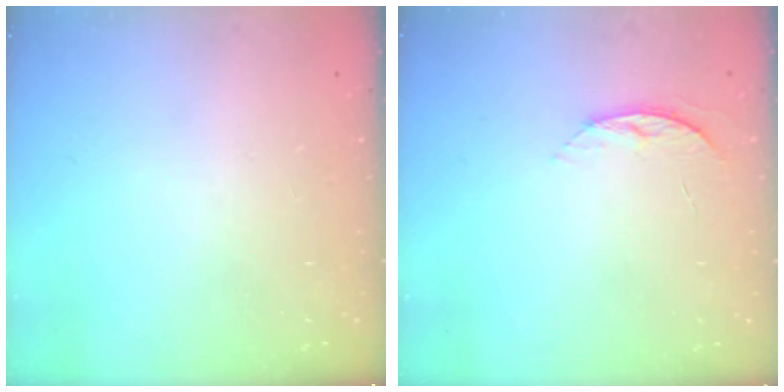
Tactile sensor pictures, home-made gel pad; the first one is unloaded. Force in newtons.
{"total": 5.8, "press": 5.8, "slide": 0.6}